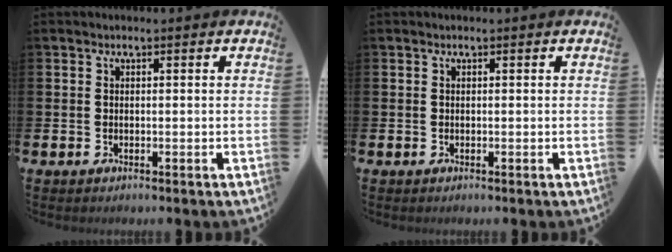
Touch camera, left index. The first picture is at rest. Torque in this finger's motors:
{"motor_torque": [0.01, 0.00, 0.00, 0.00]}